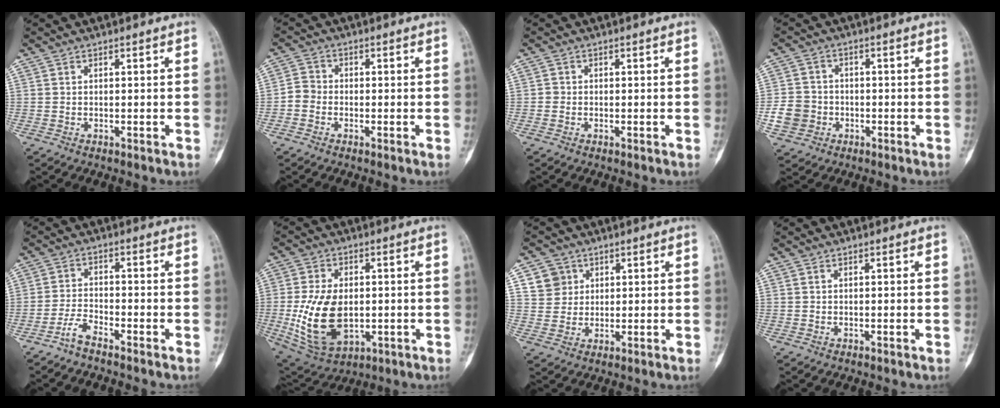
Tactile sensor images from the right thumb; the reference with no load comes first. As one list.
[{"total": 2.9, "force": [-1.1, 2.4, 1.1], "torque": [-0.014, 0.008, -0.033]}, {"total": 0.7, "force": [-0.2, 0.7, 0.1], "torque": [0.000, 0.003, -0.007]}, {"total": 6.1, "force": [-1.7, 5.5, 1.9], "torque": [-0.023, 0.016, -0.031]}, {"total": 3.3, "force": [-2.8, 0.5, 1.5], "torque": [-0.039, 0.017, -0.061]}, {"total": 15.6, "force": [-1.3, 9.9, 12.0], "torque": [-0.219, -0.005, -0.002]}, {"total": 5.4, "force": [2.3, 4.8, 0.9], "torque": [0.008, -0.009, 0.044]}, {"total": 0.0}]